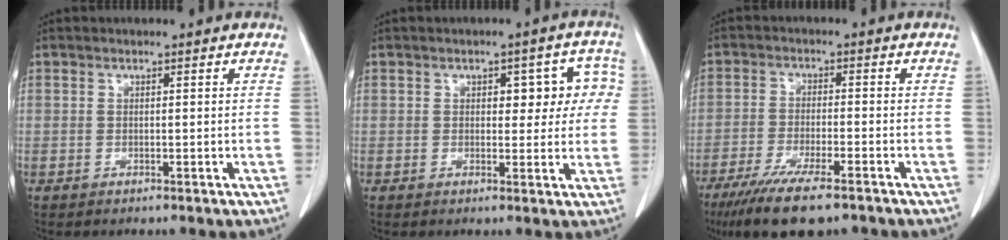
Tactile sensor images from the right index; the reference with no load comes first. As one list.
[{"total": 6.2, "force": [1.3, 3.5, 5.0], "torque": [-0.042, 0.030, 0.016]}, {"total": 10.8, "force": [-7.8, 1.8, 7.2], "torque": [-0.121, -0.024, -0.125]}]